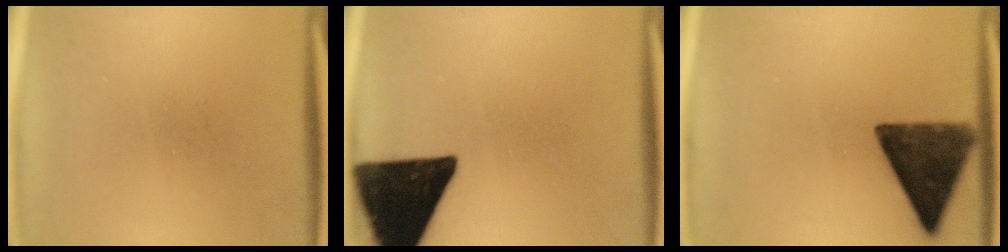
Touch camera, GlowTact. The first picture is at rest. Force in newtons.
{"total": 17.6}
{"total": 13.2}